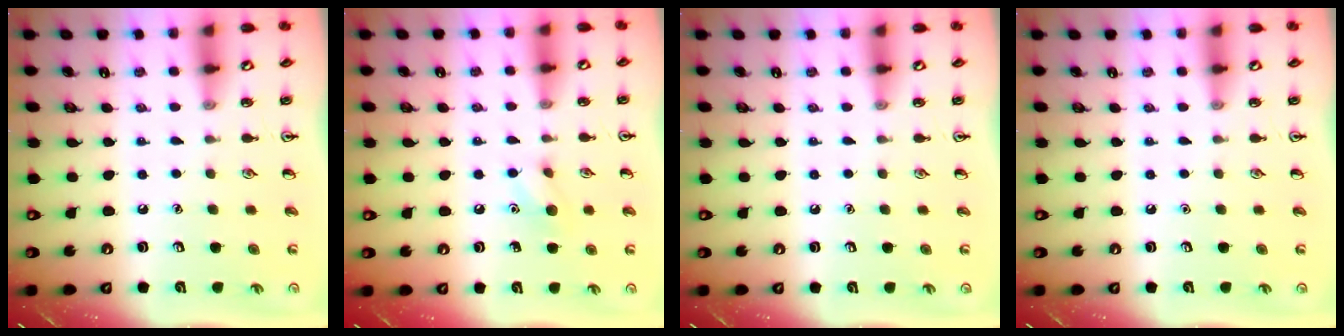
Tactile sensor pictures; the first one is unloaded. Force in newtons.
{"total": 6.7, "press": 6.6, "slide": 1.5}
{"total": 0.0}
{"total": 0.0}